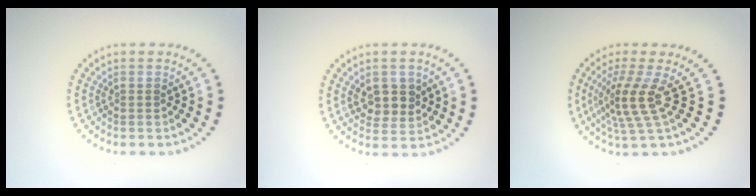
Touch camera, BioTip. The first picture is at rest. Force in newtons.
{"total": 2.8, "press": 2.7, "slide": 0.8}
{"total": 3.6, "press": 2.6, "slide": 2.5}